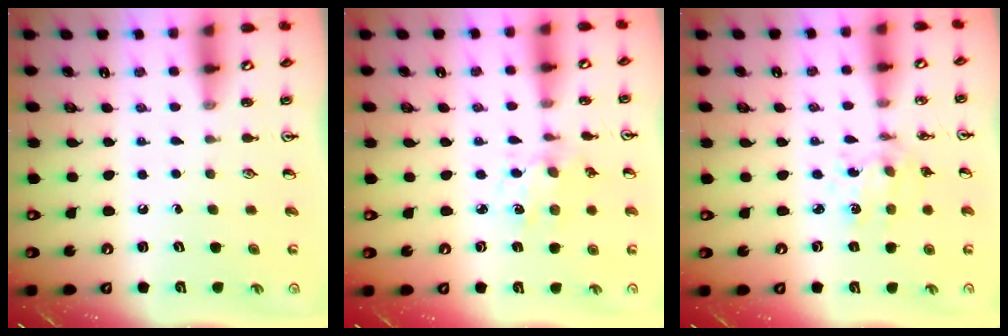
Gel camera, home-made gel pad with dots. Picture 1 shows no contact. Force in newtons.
{"total": 2.5, "press": 2.5, "slide": 0.2}
{"total": 2.4, "press": 2.4, "slide": 0.5}